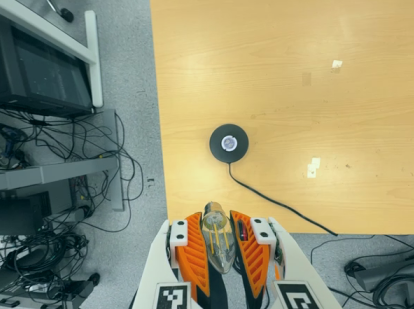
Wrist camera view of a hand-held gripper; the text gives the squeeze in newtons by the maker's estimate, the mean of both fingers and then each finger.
{"total": 23.7, "left": 24.7, "right": 22.6}